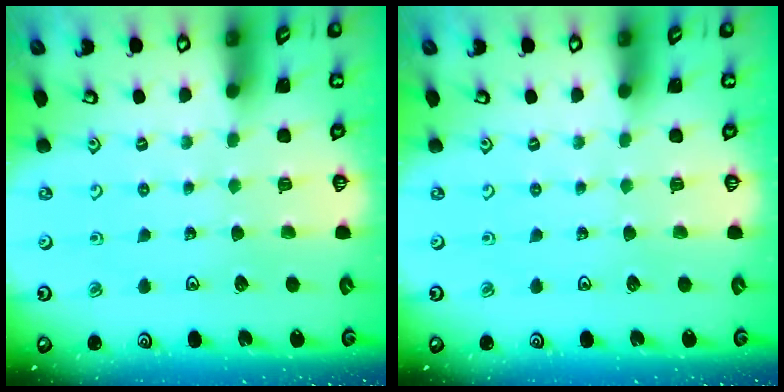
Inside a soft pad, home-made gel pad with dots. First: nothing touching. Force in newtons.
{"total": 0.0}